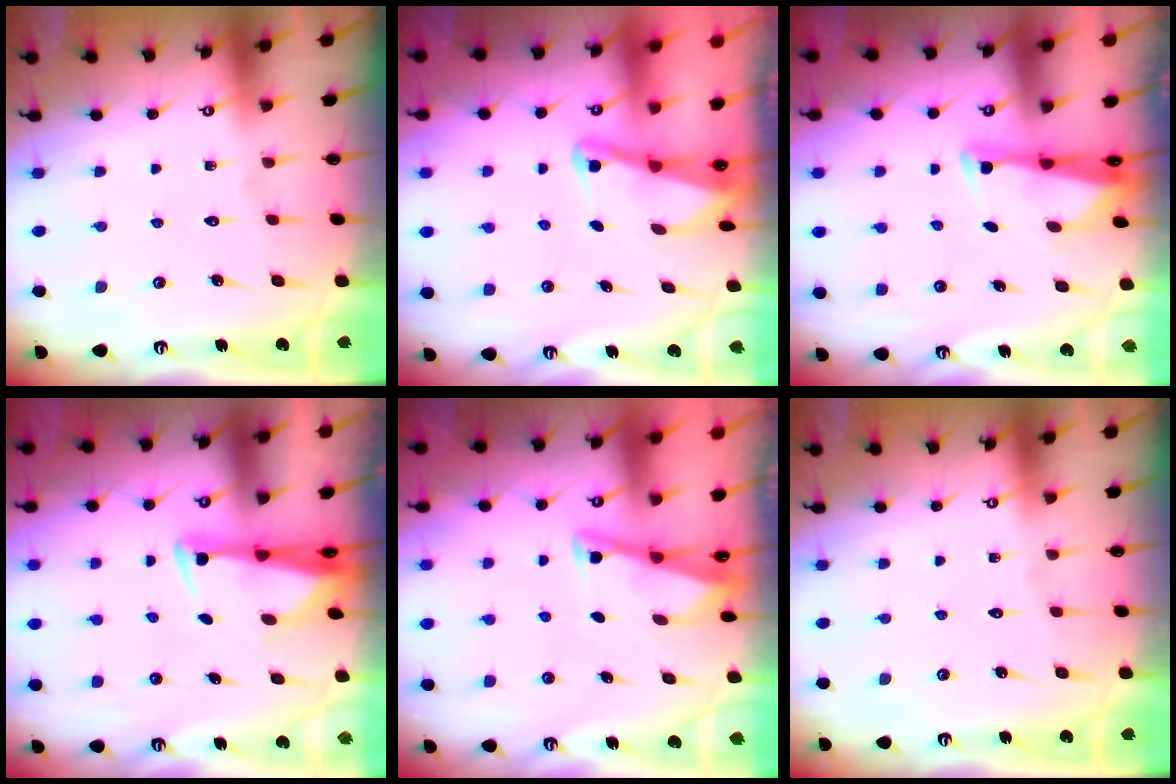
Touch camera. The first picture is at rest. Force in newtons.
{"total": 2.2, "press": 2.1, "slide": 0.3}
{"total": 2.7, "press": 2.6, "slide": 0.7}
{"total": 2.8, "press": 2.6, "slide": 0.9}
{"total": 2.8, "press": 2.8, "slide": 0.4}
{"total": 0.0}